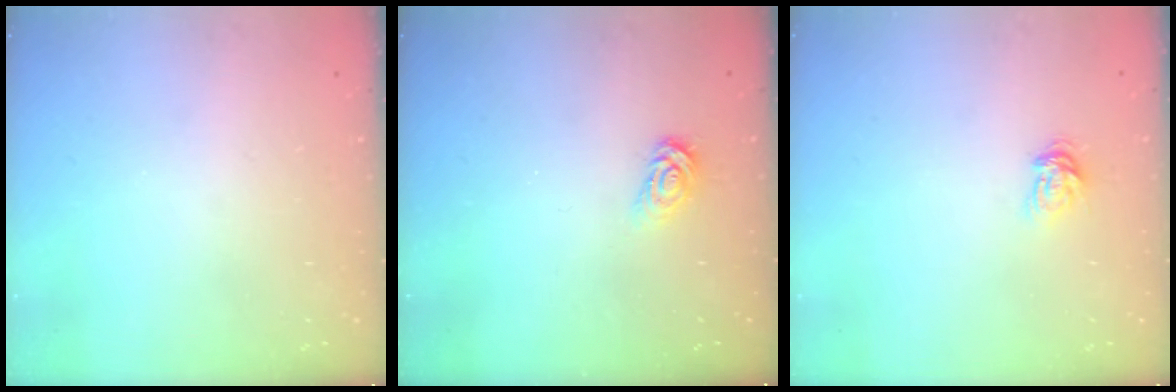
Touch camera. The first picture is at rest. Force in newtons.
{"total": 3.0, "press": 2.9, "slide": 0.3}
{"total": 4.8, "press": 4.8, "slide": 0.7}